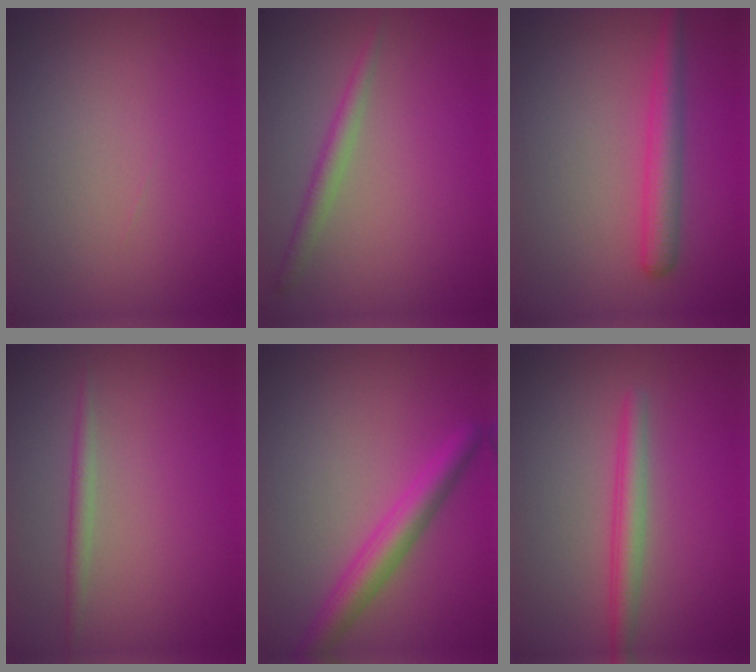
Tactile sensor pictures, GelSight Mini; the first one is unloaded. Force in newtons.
{"total": 1.8, "press": 1.8, "slide": 0.1}
{"total": 3.0, "press": 3.0, "slide": 0.2}
{"total": 1.2, "press": 1.2, "slide": 0.1}
{"total": 3.8, "press": 3.8, "slide": 0.2}
{"total": 2.6, "press": 2.6, "slide": 0.2}